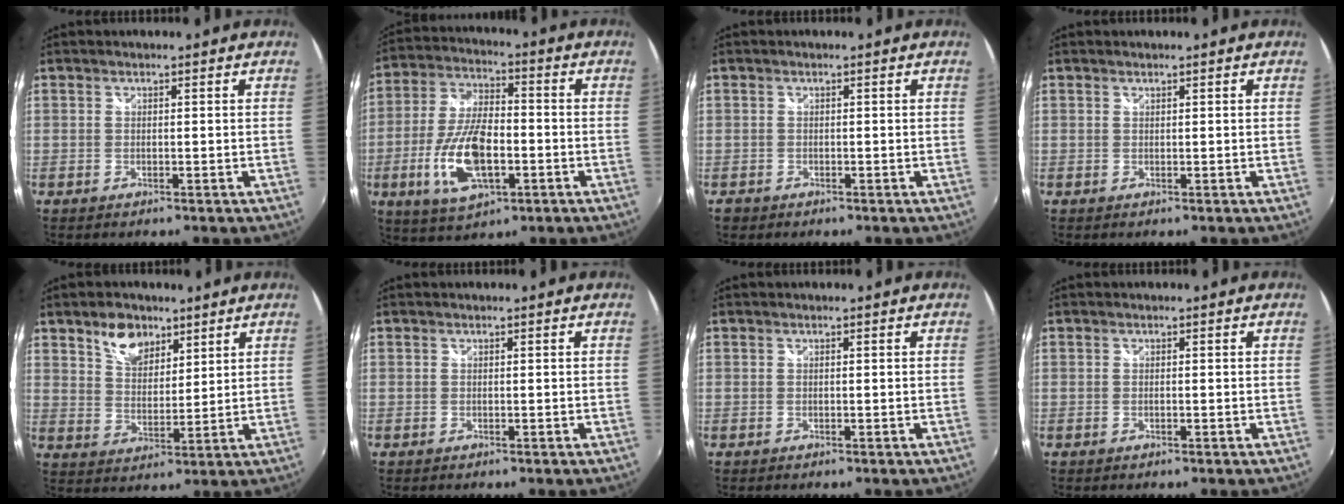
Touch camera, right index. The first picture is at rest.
{"total": 14.7, "force": [-4.5, 6.4, 12.5], "torque": [-0.262, -0.008, -0.080]}
{"total": 1.5, "force": [-0.8, 1.3, 0.2], "torque": [-0.009, 0.002, -0.012]}
{"total": 0.0}
{"total": 7.7, "force": [5.1, 4.6, 3.6], "torque": [-0.055, 0.011, 0.094]}
{"total": 0.0}
{"total": 0.0}
{"total": 0.6, "force": [-0.3, 0.1, 0.5], "torque": [-0.010, 0.000, -0.006]}